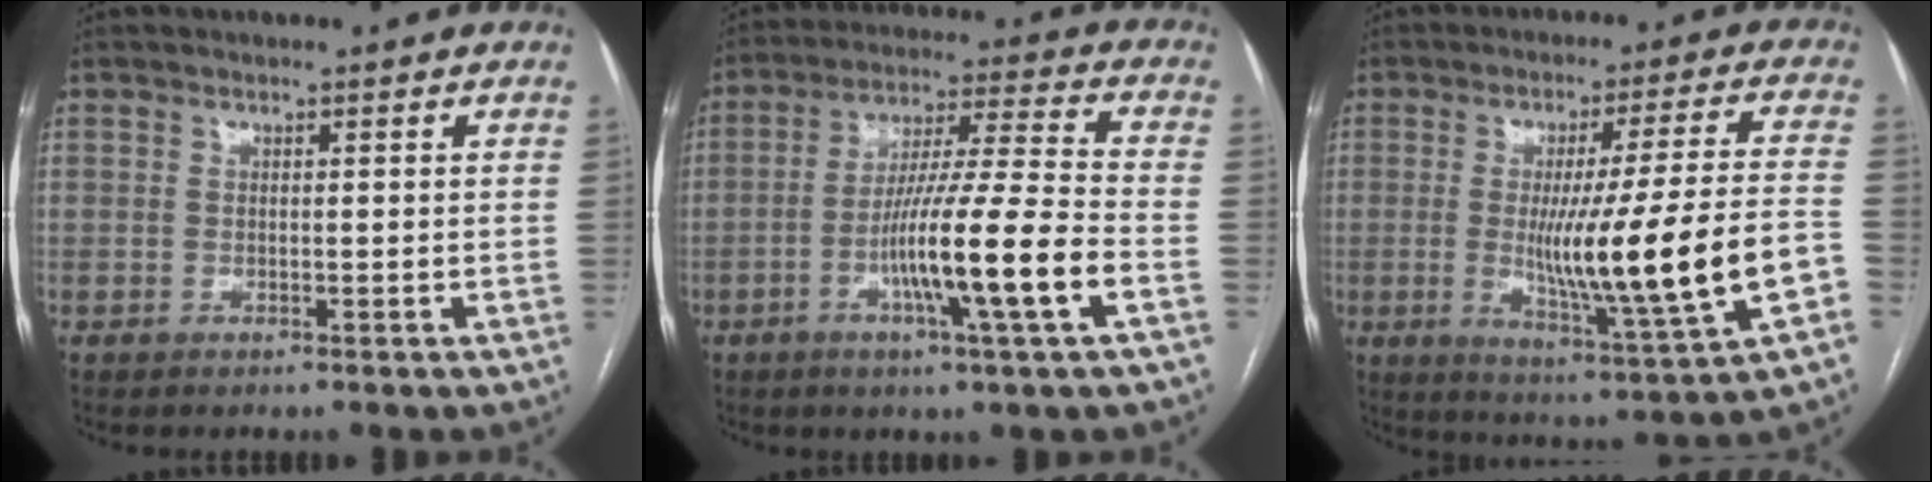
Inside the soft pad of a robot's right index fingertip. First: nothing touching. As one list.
[{"total": 14.7, "force": [-4.9, -1.0, 13.8], "torque": [-0.246, -0.008, -0.090]}, {"total": 18.5, "force": [-3.5, -0.5, 18.1], "torque": [-0.285, -0.017, -0.049]}]